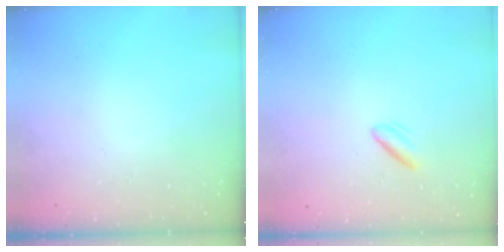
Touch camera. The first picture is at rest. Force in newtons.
{"total": 3.0, "press": 2.7, "slide": 1.3}